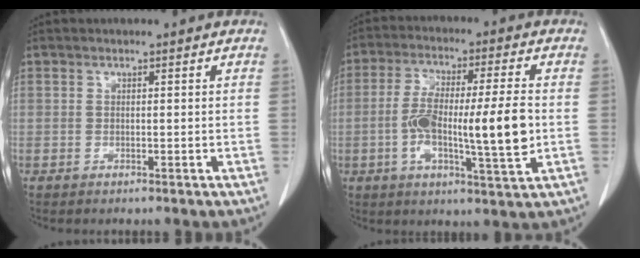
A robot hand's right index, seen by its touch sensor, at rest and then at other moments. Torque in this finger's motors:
{"motor_torque": [0.64, -0.08, 0.45, 0.21]}